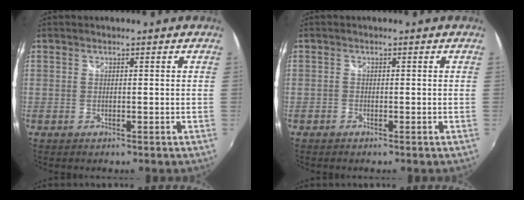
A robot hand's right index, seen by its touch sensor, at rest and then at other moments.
{"total": 0.7, "force": [-0.6, 0.3, 0.1], "torque": [-0.004, -0.001, -0.014]}